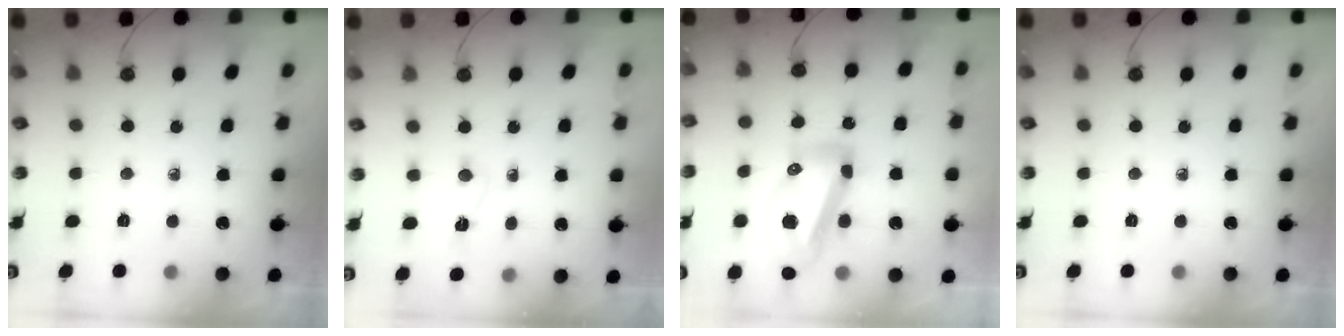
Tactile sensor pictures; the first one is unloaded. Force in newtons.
{"total": 3.1, "press": 3.0, "slide": 0.8}
{"total": 16.9, "press": 16.8, "slide": 2.1}
{"total": 0.0}